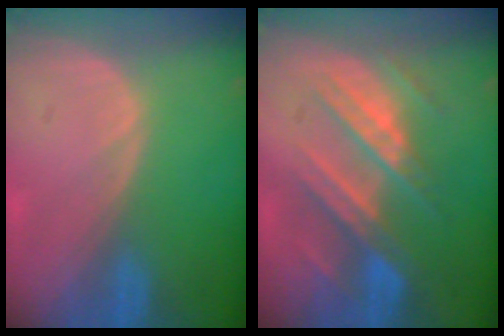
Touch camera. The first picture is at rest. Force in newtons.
{"total": 8.6, "press": 8.1, "slide": 2.7}